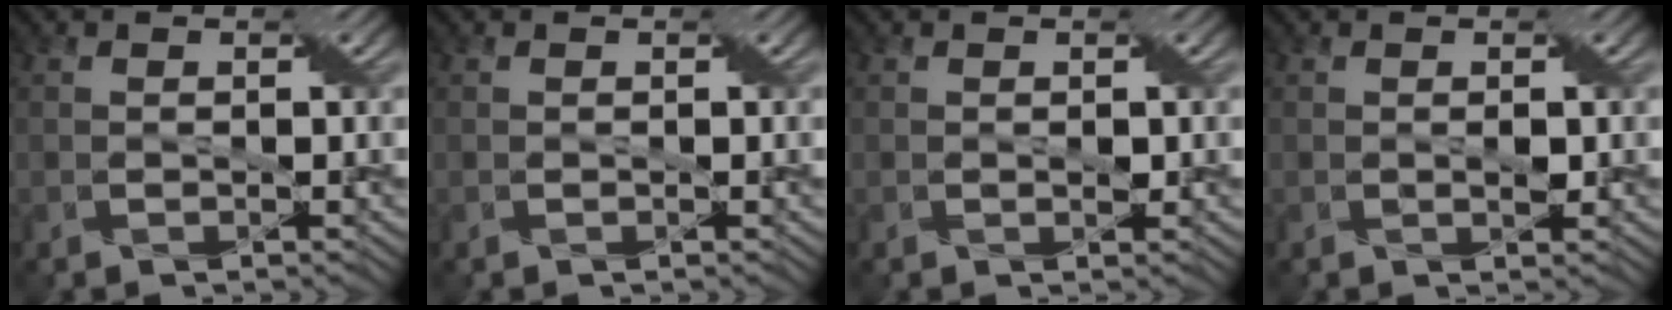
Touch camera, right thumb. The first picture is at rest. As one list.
[{"total": 0.0}, {"total": 0.7, "force": [0.1, 0.4, 0.6], "torque": [-0.007, -0.001, 0.001]}, {"total": 1.0, "force": [0.0, 0.5, 0.9], "torque": [-0.013, -0.001, 0.001]}]